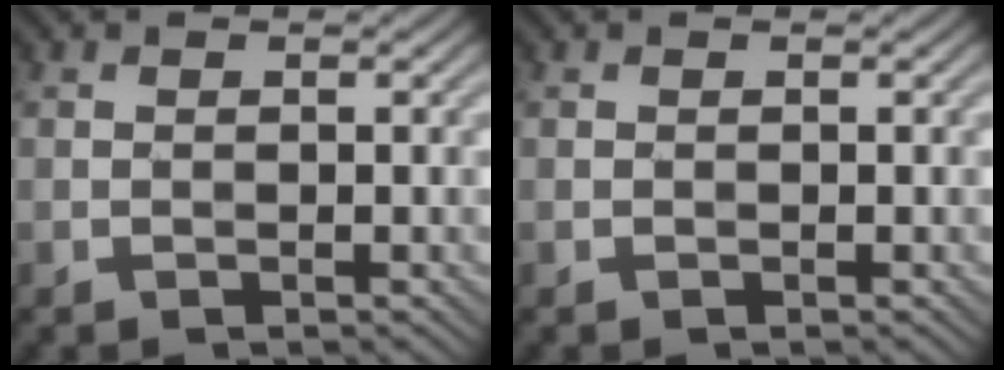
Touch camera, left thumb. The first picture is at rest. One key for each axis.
{"total": 0.0}